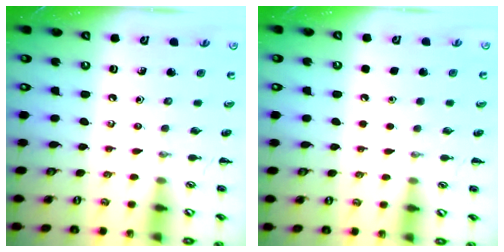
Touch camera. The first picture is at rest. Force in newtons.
{"total": 1.8, "press": 1.7, "slide": 0.1}